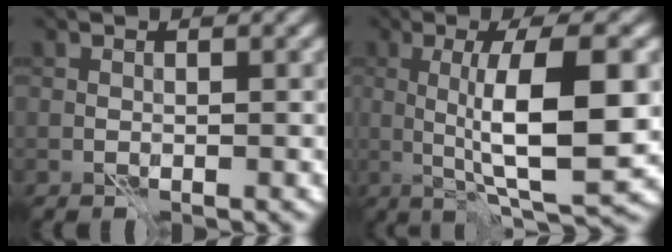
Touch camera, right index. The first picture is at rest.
{"total": 9.1, "force": [0.2, 1.9, 8.9], "torque": [-0.133, -0.003, 0.009]}